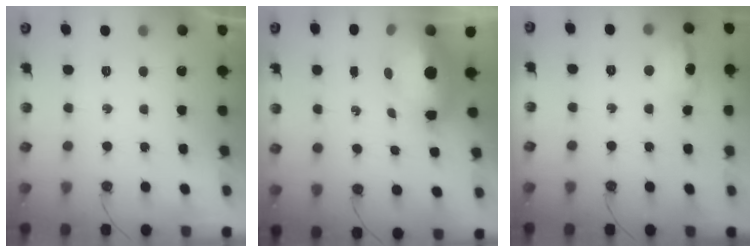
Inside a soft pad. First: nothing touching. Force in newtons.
{"total": 11.9, "press": 11.8, "slide": 1.7}
{"total": 10.8, "press": 10.7, "slide": 0.9}